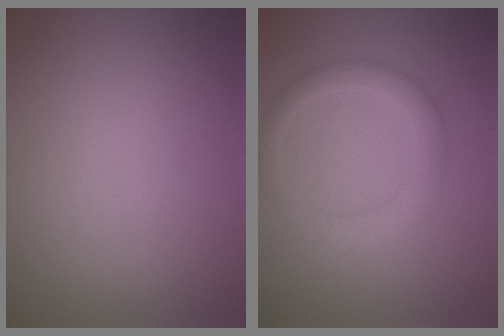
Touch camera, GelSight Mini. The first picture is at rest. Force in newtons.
{"total": 2.8, "press": 2.8, "slide": 0.2}